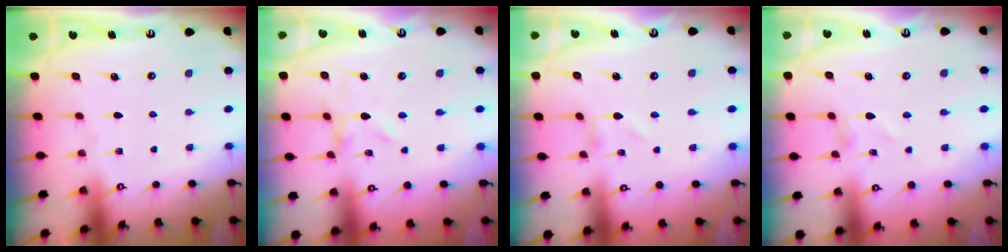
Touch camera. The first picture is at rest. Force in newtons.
{"total": 0.0}
{"total": 1.0, "press": 1.0, "slide": 0.1}
{"total": 0.0}